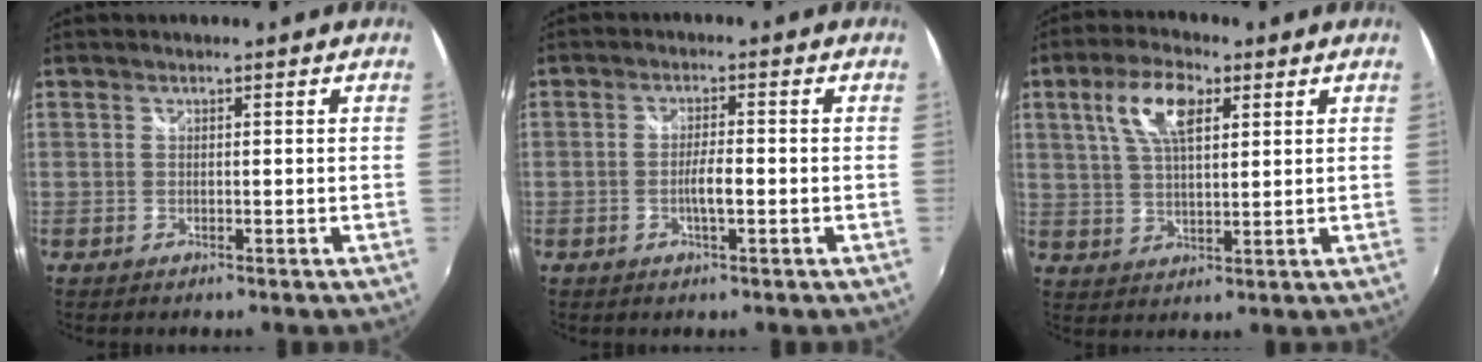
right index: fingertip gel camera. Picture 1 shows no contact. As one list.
[{"total": 3.2, "force": [-1.0, 0.4, 3.0], "torque": [-0.057, 0.002, -0.017]}, {"total": 9.1, "force": [3.8, 3.8, 7.3], "torque": [-0.142, 0.016, 0.071]}]